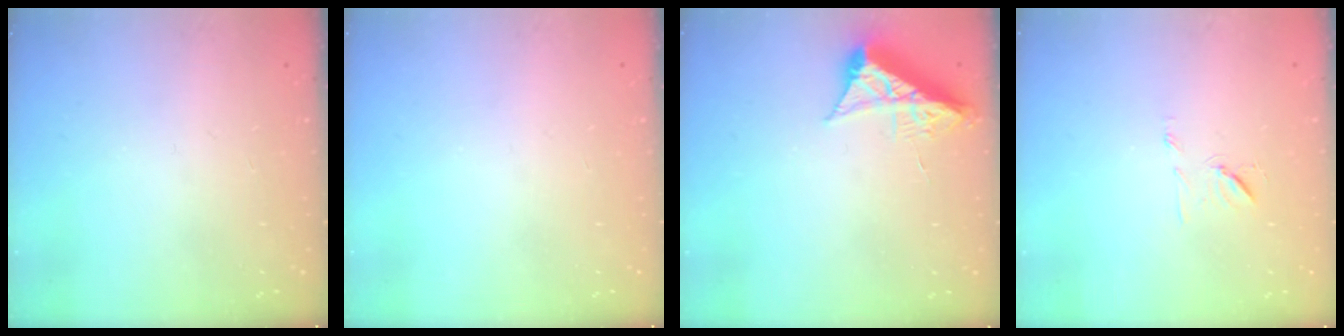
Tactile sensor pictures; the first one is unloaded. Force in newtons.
{"total": 0.0}
{"total": 8.2, "press": 8.2, "slide": 0.3}
{"total": 7.2, "press": 7.2, "slide": 0.8}